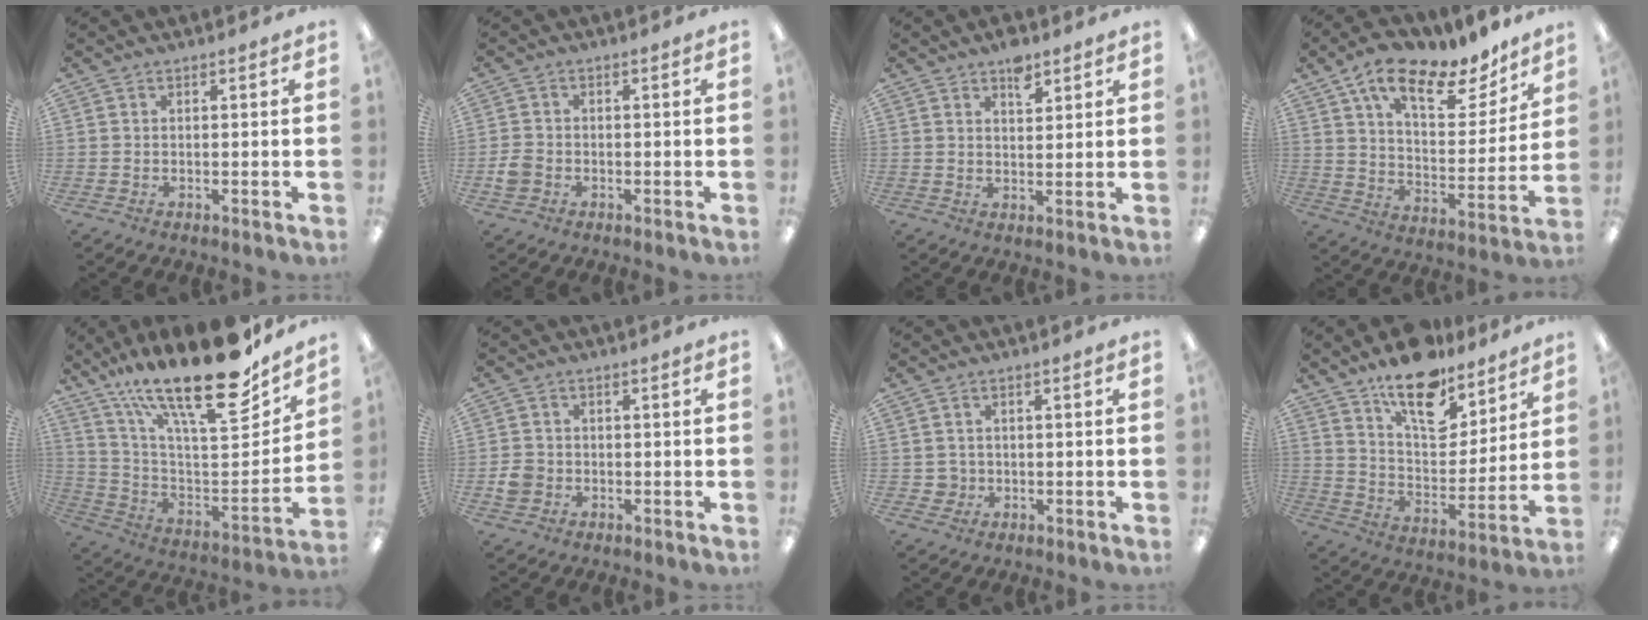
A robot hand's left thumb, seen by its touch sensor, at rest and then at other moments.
{"total": 2.9, "force": [-1.1, 2.3, 1.4], "torque": [-0.023, 0.007, -0.020]}
{"total": 4.9, "force": [3.6, 2.3, 2.5], "torque": [-0.024, -0.021, 0.060]}
{"total": 17.5, "force": [11.9, 7.4, 10.4], "torque": [-0.170, -0.072, 0.202]}
{"total": 25.9, "force": [18.6, 7.1, 16.6], "torque": [-0.259, -0.128, 0.313]}
{"total": 3.3, "force": [-0.9, 3.1, 1.1], "torque": [-0.010, 0.003, -0.017]}
{"total": 2.4, "force": [0.0, 2.4, 0.4], "torque": [-0.011, 0.002, -0.001]}
{"total": 16.3, "force": [12.6, 7.1, 7.4], "torque": [-0.123, -0.081, 0.224]}